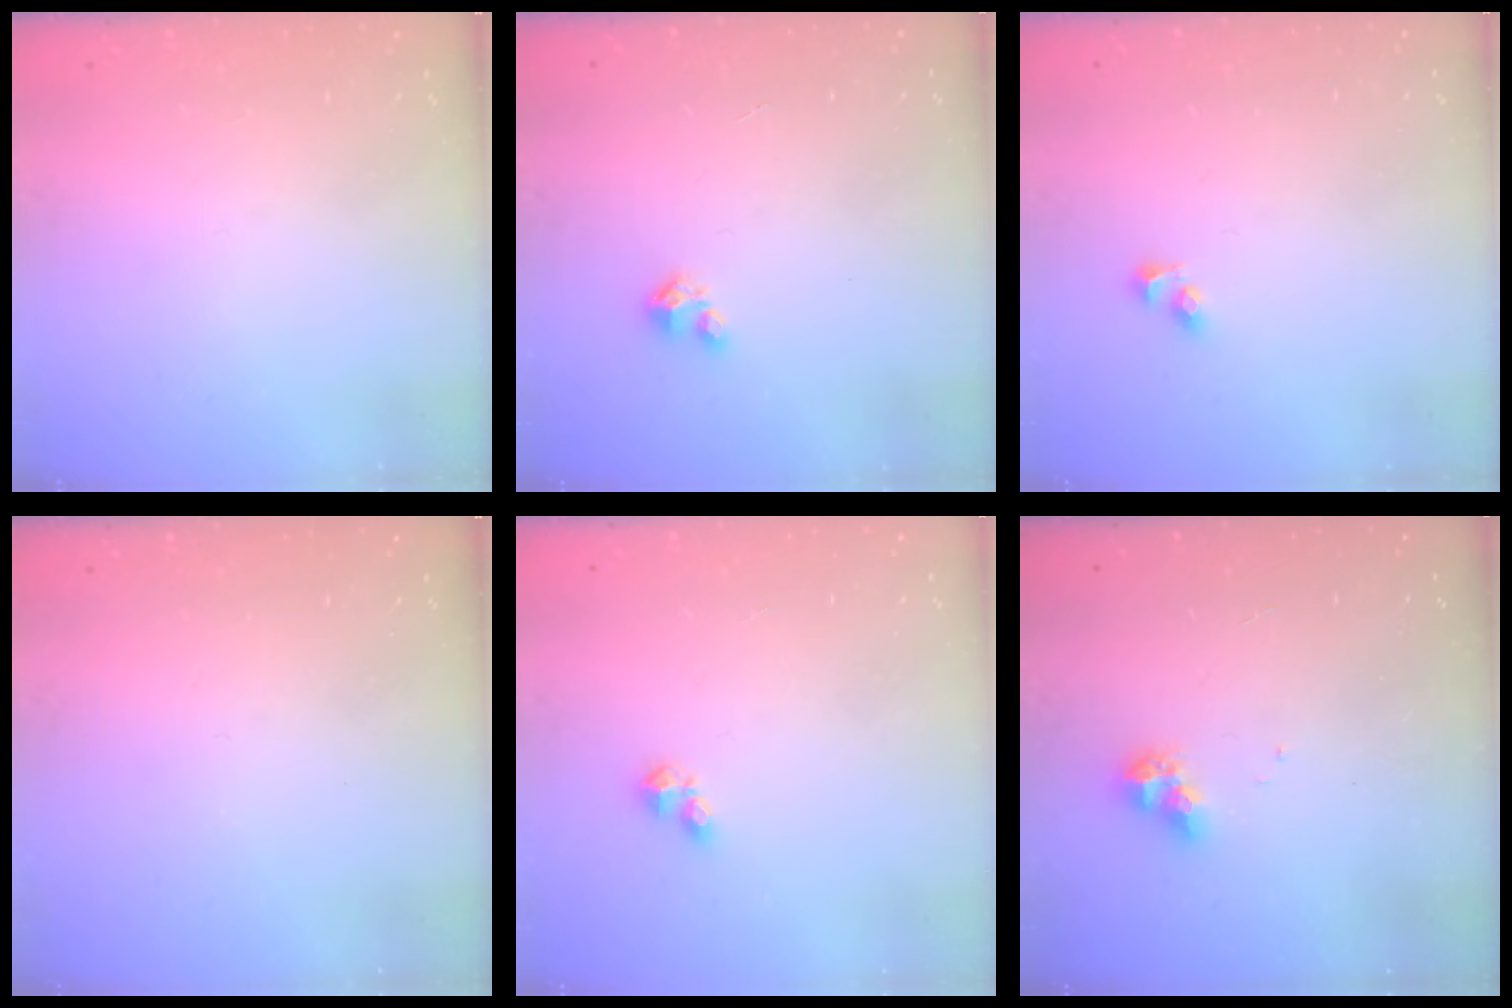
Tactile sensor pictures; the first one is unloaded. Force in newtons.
{"total": 1.6, "press": 1.6, "slide": 0.1}
{"total": 2.7, "press": 2.4, "slide": 1.1}
{"total": 0.0}
{"total": 4.2, "press": 4.2, "slide": 0.6}
{"total": 7.4, "press": 7.3, "slide": 1.0}